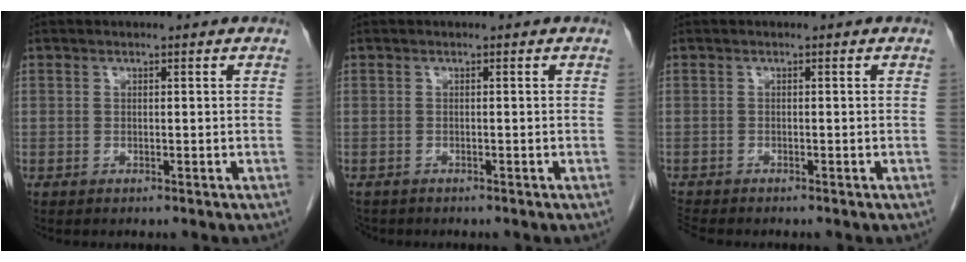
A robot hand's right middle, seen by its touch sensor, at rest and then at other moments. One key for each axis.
{"total": 2.2, "fx": -1.9, "fy": 1.1, "fz": 0.4, "tx": -0.011, "ty": -0.003, "tz": -0.032}
{"total": 1.7, "fx": -1.6, "fy": 0.0, "fz": 0.0, "tx": -0.005, "ty": -0.009, "tz": -0.031}